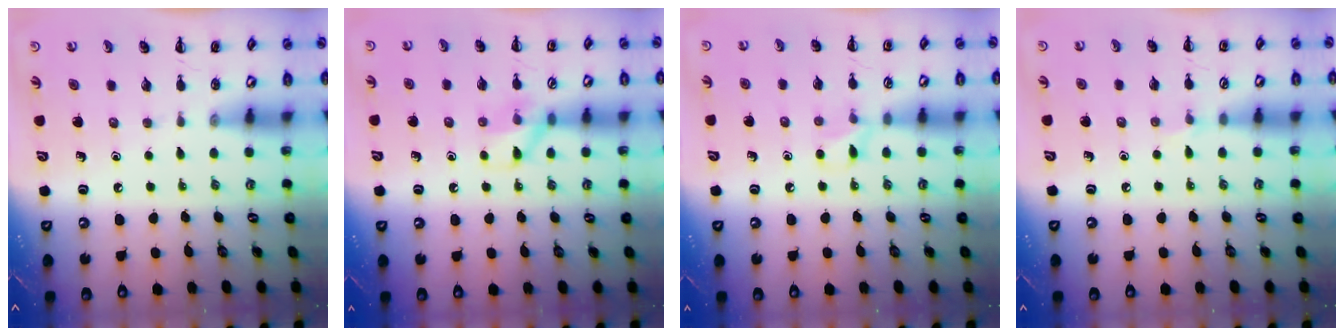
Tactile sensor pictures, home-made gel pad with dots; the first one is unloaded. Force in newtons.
{"total": 7.7, "press": 7.7, "slide": 0.6}
{"total": 6.8, "press": 6.5, "slide": 2.0}
{"total": 4.1, "press": 3.9, "slide": 1.4}